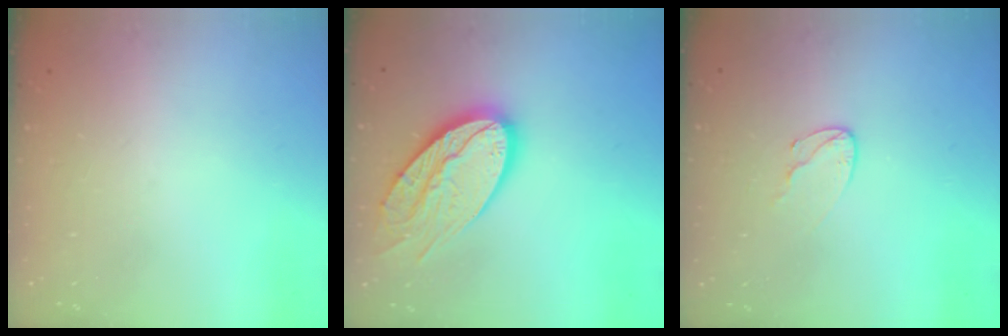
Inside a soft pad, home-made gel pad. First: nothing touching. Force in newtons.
{"total": 17.5, "press": 17.4, "slide": 1.9}
{"total": 5.1, "press": 5.1, "slide": 0.4}